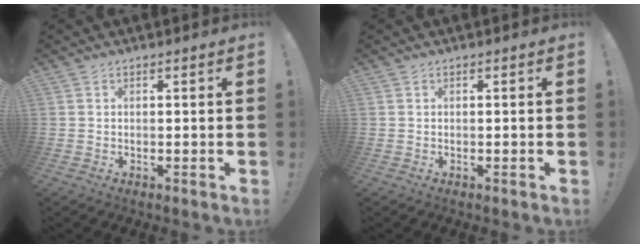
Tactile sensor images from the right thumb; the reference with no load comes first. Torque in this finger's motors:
{"motor_torque": [-0.32, -0.10, 0.06, 0.19, 0.00]}